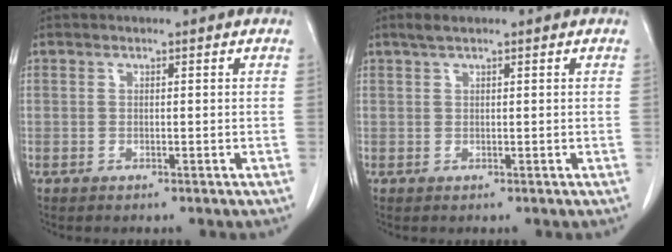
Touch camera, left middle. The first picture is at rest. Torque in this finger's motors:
{"motor_torque": [0.11, -0.09, 0.00, 0.01]}